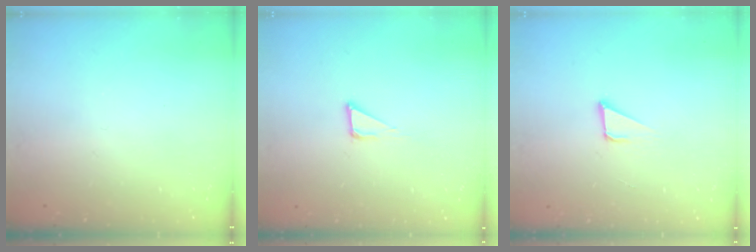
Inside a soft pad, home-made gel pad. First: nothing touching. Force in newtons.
{"total": 3.5, "press": 3.5, "slide": 0.2}
{"total": 2.2, "press": 2.2, "slide": 0.2}